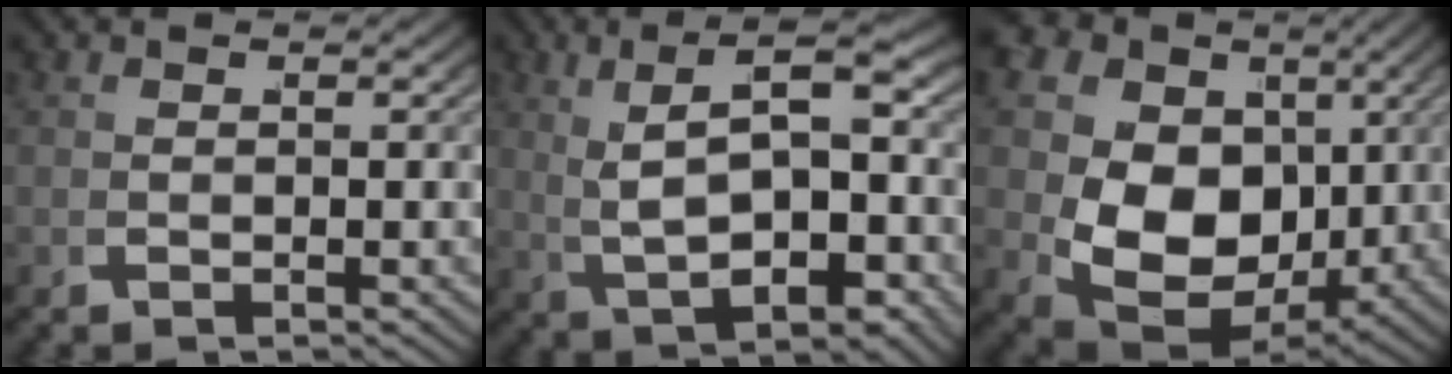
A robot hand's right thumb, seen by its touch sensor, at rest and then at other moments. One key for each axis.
{"total": 9.6, "fx": 2.1, "fy": 4.5, "fz": 8.2, "tx": -0.128, "ty": 0.010, "tz": 0.039}
{"total": 17.4, "fx": 0.4, "fy": 13.8, "fz": 10.7, "tx": -0.220, "ty": -0.060, "tz": 0.022}